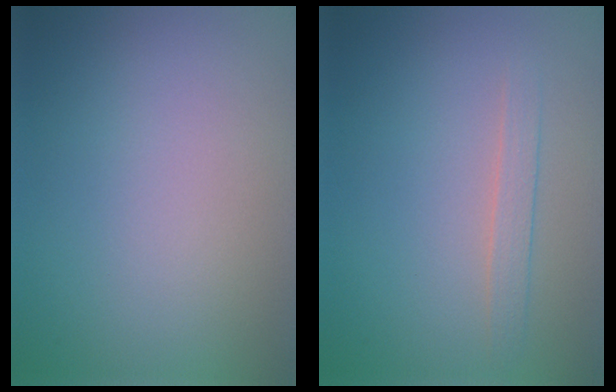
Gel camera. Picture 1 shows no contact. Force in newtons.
{"total": 1.4, "press": 1.4, "slide": 0.1}